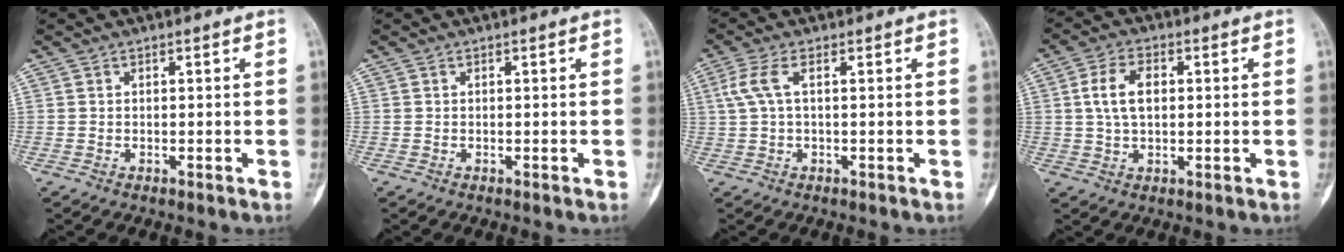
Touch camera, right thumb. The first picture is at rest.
{"total": 0.0}
{"total": 4.2, "force": [1.0, 1.4, 3.8], "torque": [-0.109, 0.016, 0.022]}
{"total": 6.8, "force": [1.1, 4.0, 5.4], "torque": [-0.099, 0.010, 0.018]}